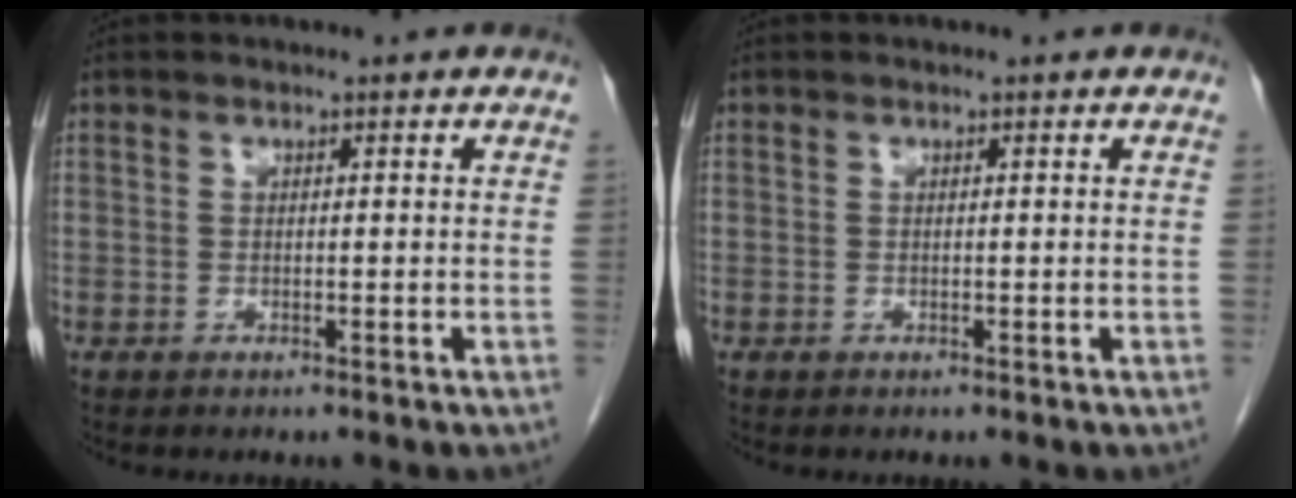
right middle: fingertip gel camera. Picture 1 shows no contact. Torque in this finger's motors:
{"motor_torque": [-0.01, 0.00, 0.00, 0.00]}